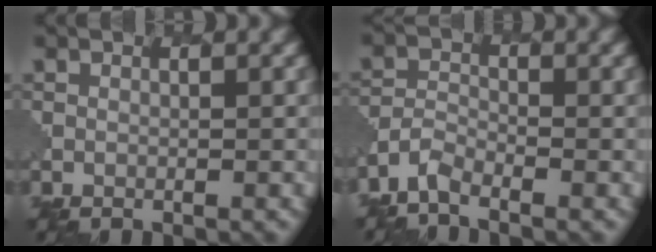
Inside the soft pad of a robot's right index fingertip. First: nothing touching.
{"total": 2.2, "force": [-1.9, 0.6, 0.8], "torque": [-0.022, -0.007, -0.049]}